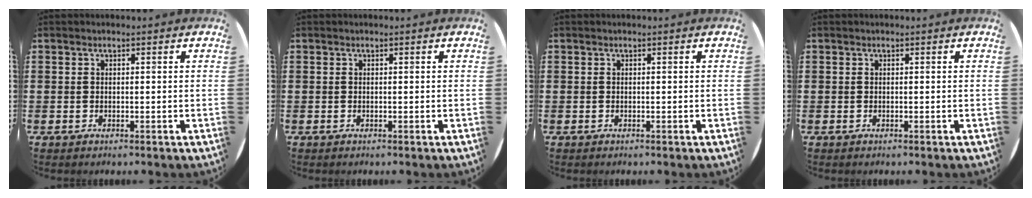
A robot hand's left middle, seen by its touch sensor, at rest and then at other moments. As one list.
[{"total": 0.0}, {"total": 0.0}, {"total": 0.0}]